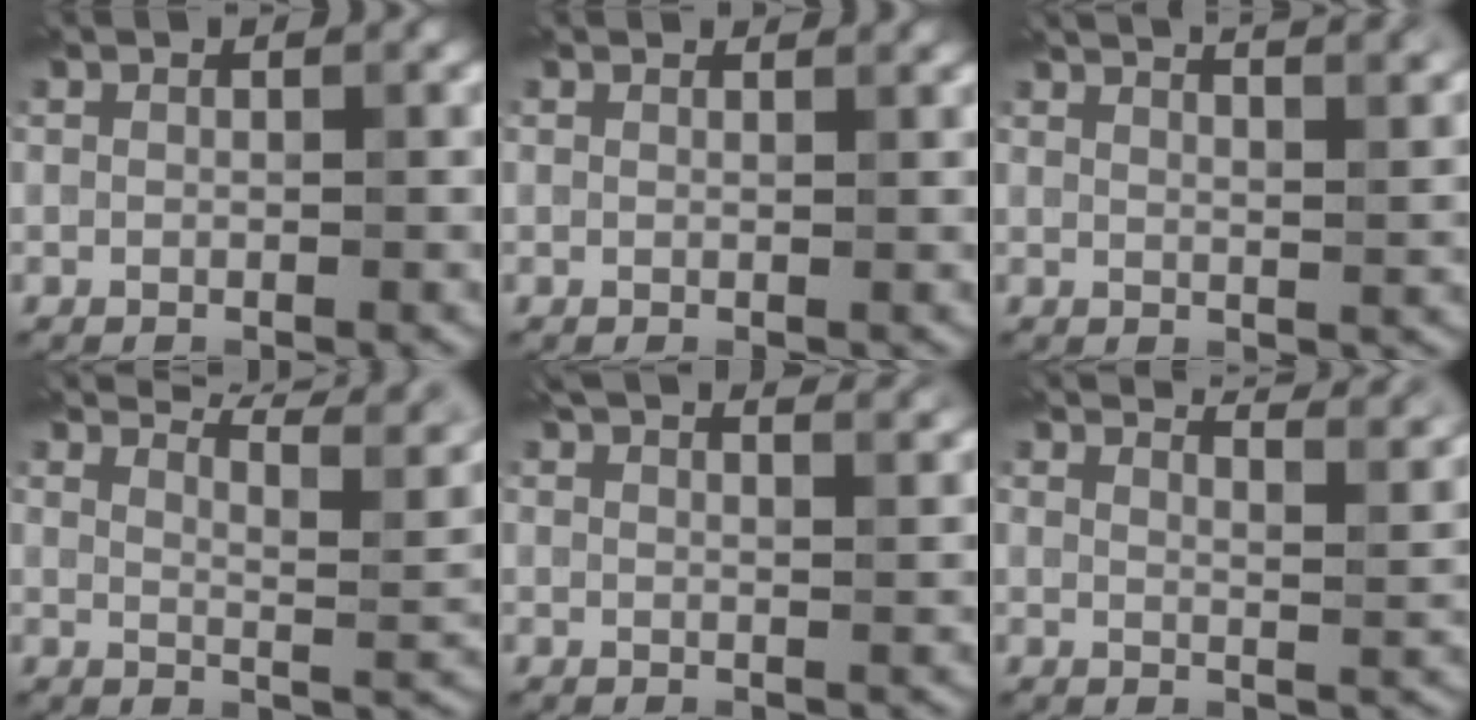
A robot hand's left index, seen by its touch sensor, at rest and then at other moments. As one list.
[{"total": 1.3, "force": [1.3, 0.1, 0.2], "torque": [-0.007, -0.003, 0.010]}, {"total": 9.8, "force": [7.3, 3.4, 5.6], "torque": [-0.033, 0.050, 0.055]}, {"total": 9.7, "force": [7.7, 2.0, 5.5], "torque": [-0.071, 0.026, 0.094]}, {"total": 7.1, "force": [5.5, 2.3, 3.8], "torque": [-0.020, 0.044, 0.040]}, {"total": 9.7, "force": [7.9, 2.4, 5.1], "torque": [-0.044, 0.031, 0.067]}]